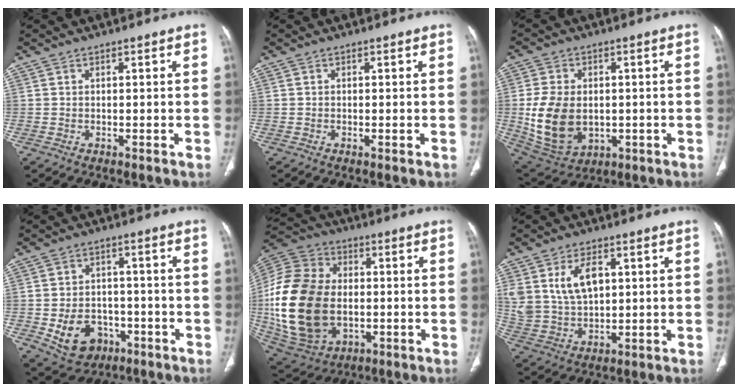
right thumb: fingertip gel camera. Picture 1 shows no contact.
{"total": 0.5, "force": [-0.2, 0.1, 0.5], "torque": [-0.012, -0.002, -0.003]}
{"total": 14.1, "force": [-0.9, 10.0, 9.9], "torque": [-0.176, -0.004, 0.009]}
{"total": 10.2, "force": [-3.6, 8.0, 5.2], "torque": [-0.063, 0.024, -0.042]}
{"total": 27.1, "force": [-1.9, 18.8, 19.5], "torque": [-0.400, 0.003, -0.014]}
{"total": 10.6, "force": [3.5, 6.7, 7.5], "torque": [-0.132, -0.009, 0.078]}